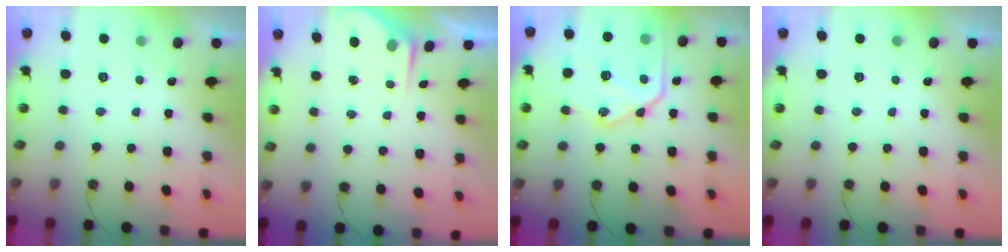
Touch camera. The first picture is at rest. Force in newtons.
{"total": 2.5, "press": 2.5, "slide": 0.4}
{"total": 20.8, "press": 20.7, "slide": 1.9}
{"total": 0.0}